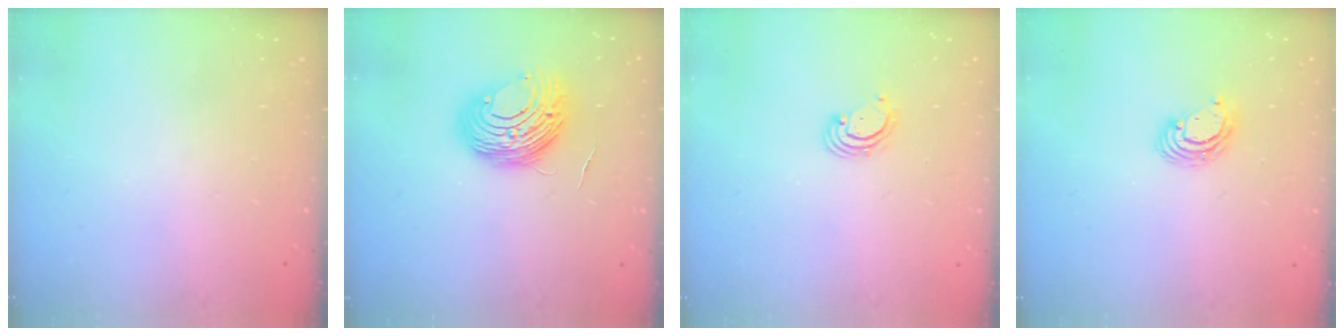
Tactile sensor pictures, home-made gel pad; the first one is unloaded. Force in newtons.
{"total": 11.3, "press": 11.2, "slide": 1.2}
{"total": 2.7, "press": 2.7, "slide": 0.3}
{"total": 4.2, "press": 4.2, "slide": 0.2}